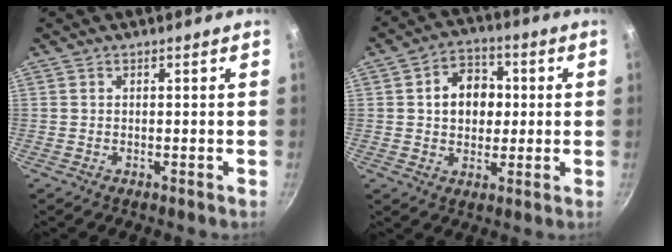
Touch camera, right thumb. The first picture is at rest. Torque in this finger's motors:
{"motor_torque": [-0.50, 0.52, 0.18, 0.36, 0.00]}